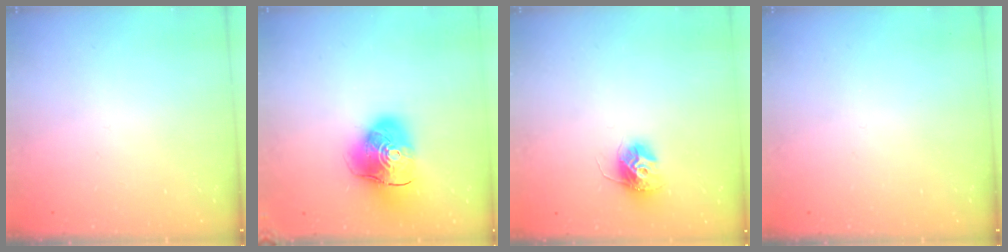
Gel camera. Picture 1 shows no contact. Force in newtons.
{"total": 12.7, "press": 12.6, "slide": 2.0}
{"total": 10.9, "press": 10.9, "slide": 0.7}
{"total": 0.0}